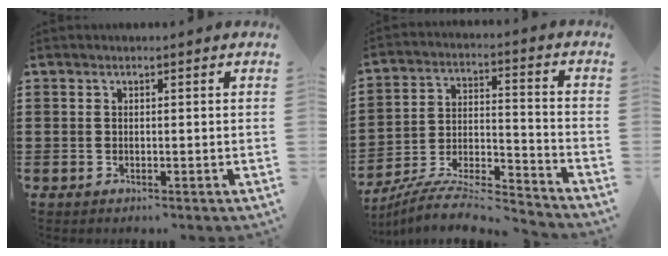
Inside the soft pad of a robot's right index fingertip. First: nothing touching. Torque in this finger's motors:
{"motor_torque": [-1.20, -0.86, -0.74, -0.08]}